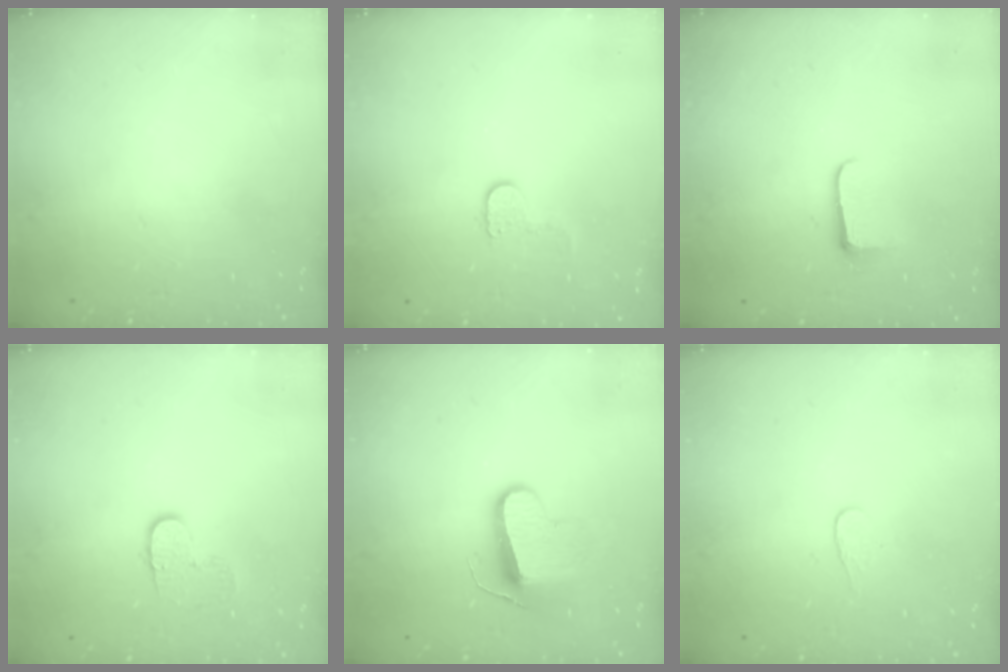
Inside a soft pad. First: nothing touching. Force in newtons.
{"total": 5.4, "press": 5.4, "slide": 0.5}
{"total": 6.2, "press": 6.1, "slide": 0.8}
{"total": 6.3, "press": 6.3, "slide": 0.7}
{"total": 11.2, "press": 11.1, "slide": 0.8}
{"total": 3.4, "press": 3.4, "slide": 0.4}